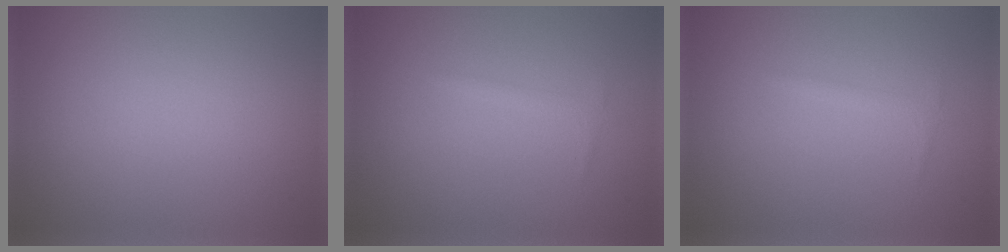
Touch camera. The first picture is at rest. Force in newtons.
{"total": 0.7, "press": 0.7, "slide": 0.1}
{"total": 0.7, "press": 0.7, "slide": 0.1}